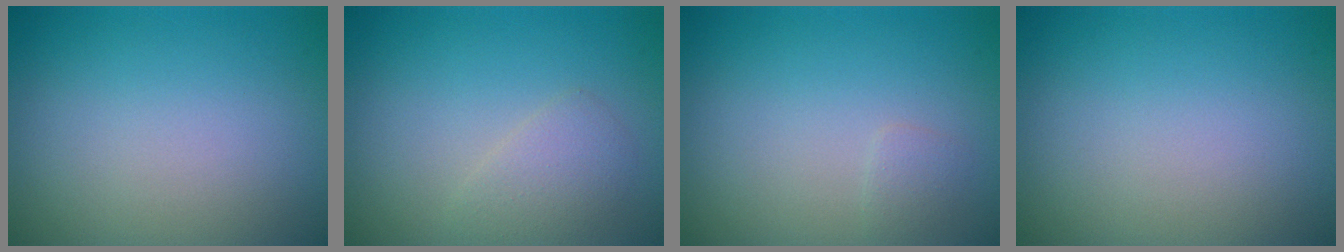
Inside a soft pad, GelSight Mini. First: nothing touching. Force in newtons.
{"total": 1.7, "press": 1.7, "slide": 0.1}
{"total": 0.8, "press": 0.8, "slide": 0.0}
{"total": 0.0}